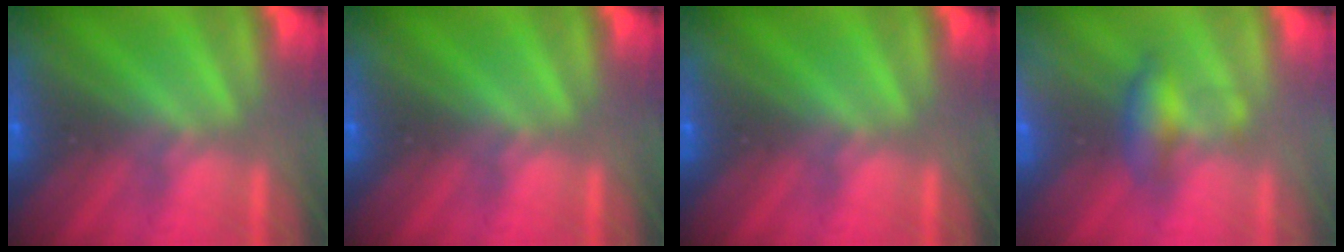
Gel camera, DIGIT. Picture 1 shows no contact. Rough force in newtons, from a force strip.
{"total": 0.0}
{"total": 0.0}
{"total": 2.0}